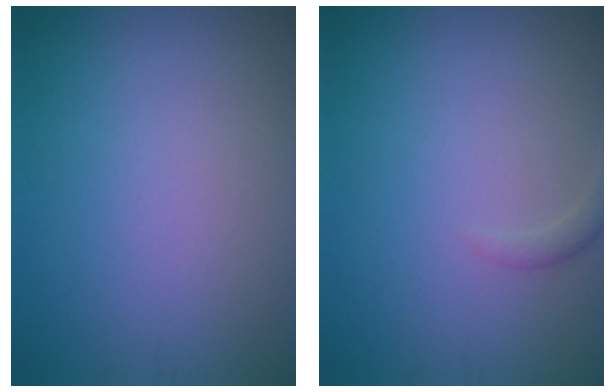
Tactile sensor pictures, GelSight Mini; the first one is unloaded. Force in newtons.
{"total": 0.9, "press": 0.9, "slide": 0.1}